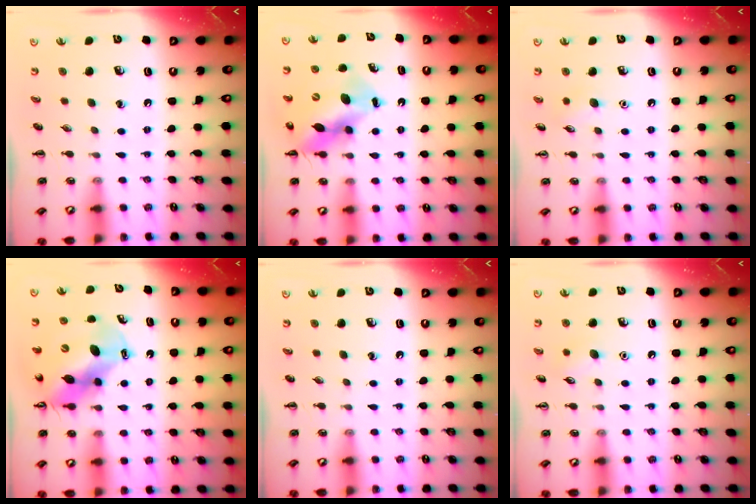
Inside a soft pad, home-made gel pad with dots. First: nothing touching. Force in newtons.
{"total": 12.6, "press": 12.2, "slide": 3.1}
{"total": 6.0, "press": 5.7, "slide": 1.8}
{"total": 12.5, "press": 11.9, "slide": 3.8}
{"total": 0.0}
{"total": 7.6, "press": 7.4, "slide": 1.8}